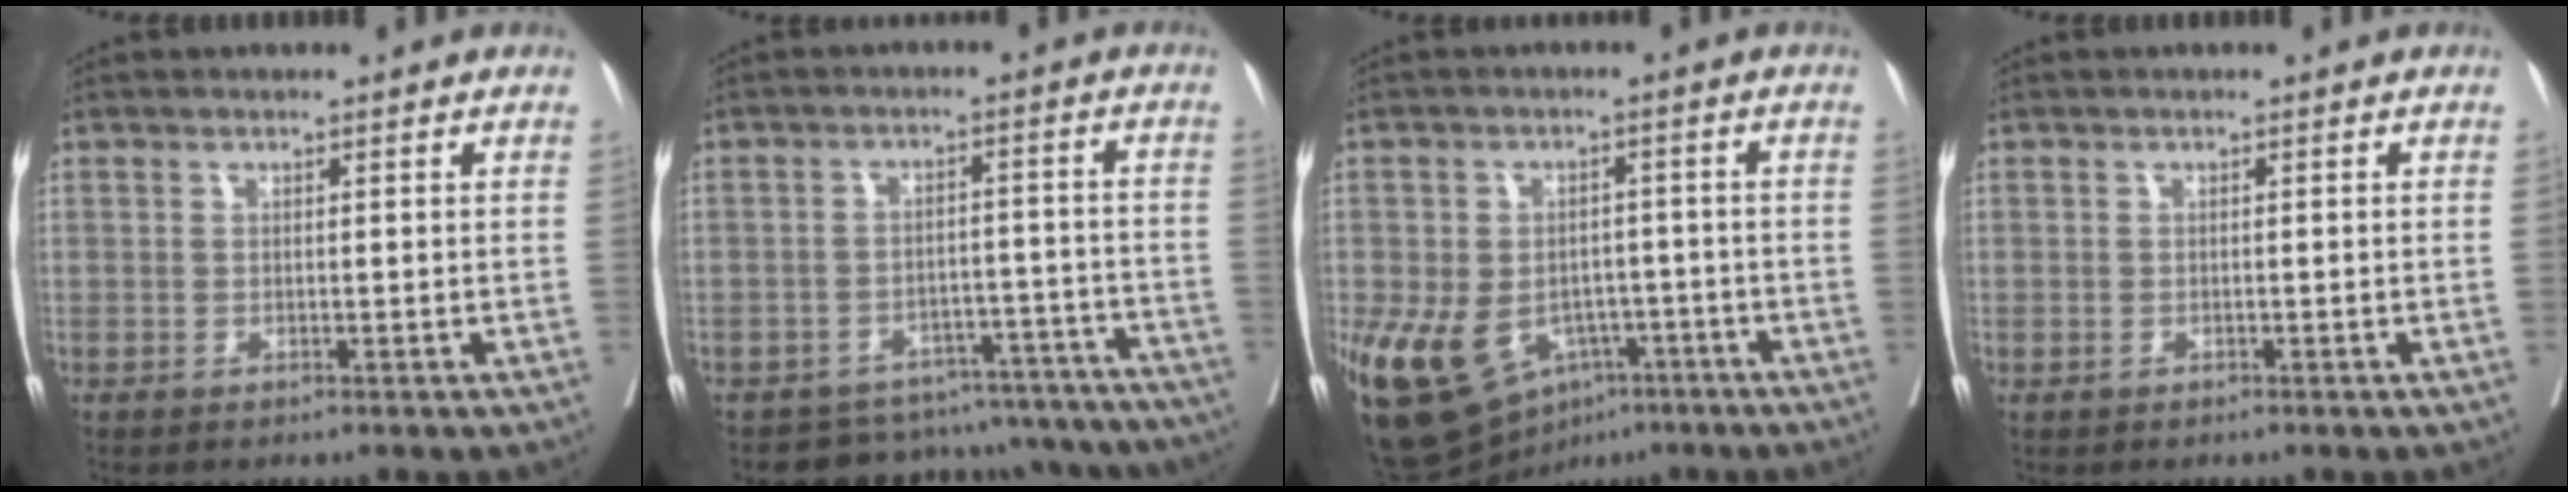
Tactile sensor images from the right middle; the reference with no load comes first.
{"total": 17.2, "force": [-15.9, 6.0, 2.4], "torque": [-0.012, 0.043, -0.183]}
{"total": 15.6, "force": [-7.0, 10.5, 9.0], "torque": [-0.194, 0.001, -0.097]}
{"total": 0.0}